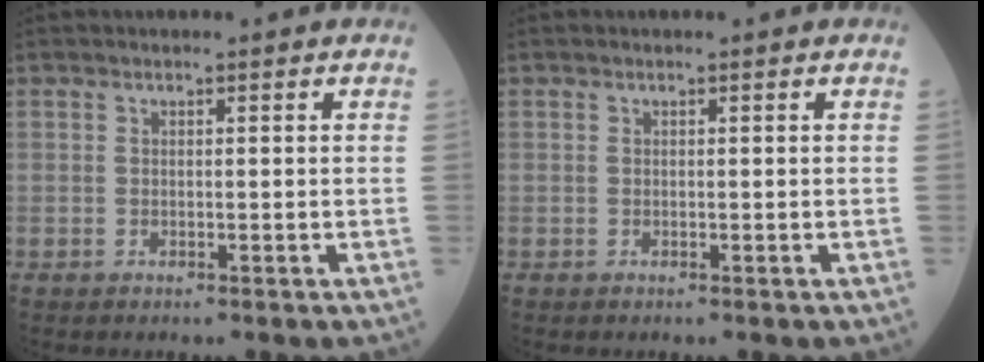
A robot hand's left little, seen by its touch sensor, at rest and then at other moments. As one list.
[{"total": 0.0}]